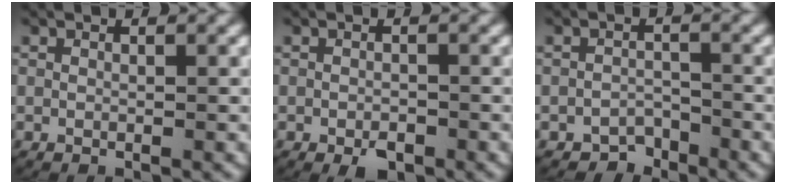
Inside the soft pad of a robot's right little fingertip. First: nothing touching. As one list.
[{"total": 1.5, "force": [-1.1, 0.7, 0.8], "torque": [-0.008, -0.005, -0.017]}, {"total": 2.6, "force": [-2.3, 1.3, -0.1], "torque": [0.013, -0.007, -0.044]}]